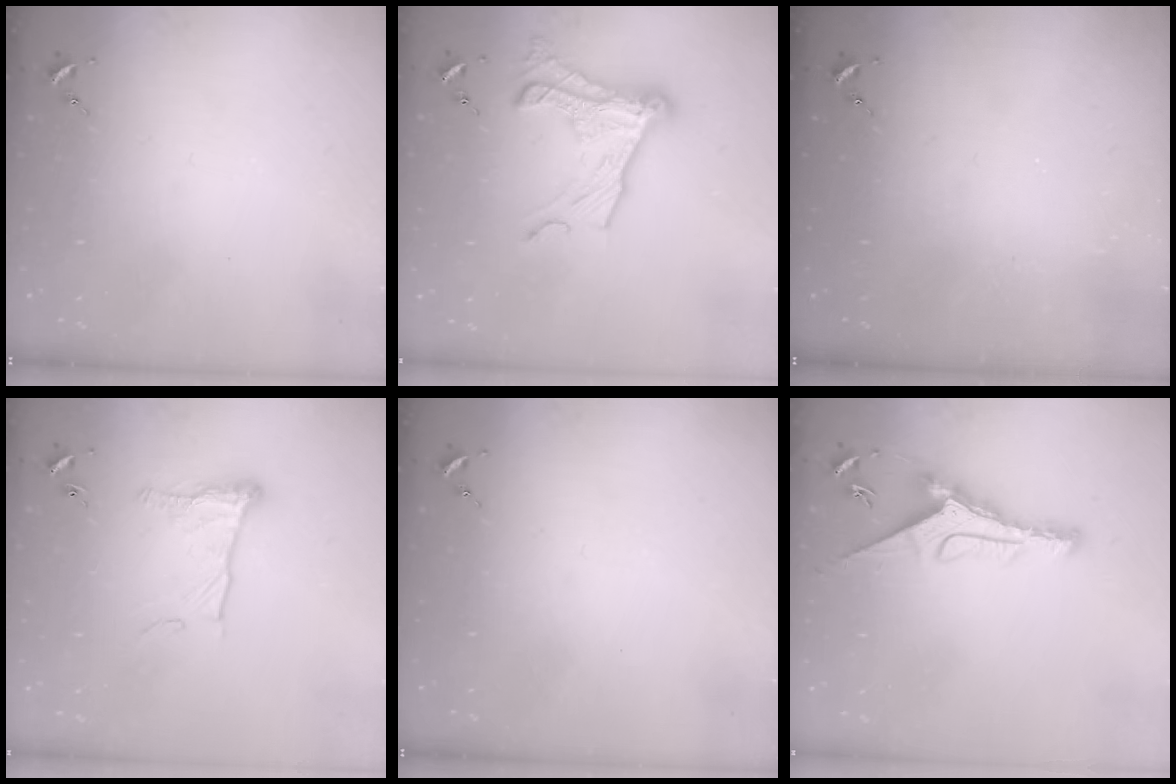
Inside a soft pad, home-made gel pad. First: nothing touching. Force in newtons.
{"total": 16.7, "press": 16.6, "slide": 1.1}
{"total": 0.0}
{"total": 11.1, "press": 11.1, "slide": 0.6}
{"total": 0.0}
{"total": 9.4, "press": 9.4, "slide": 0.3}